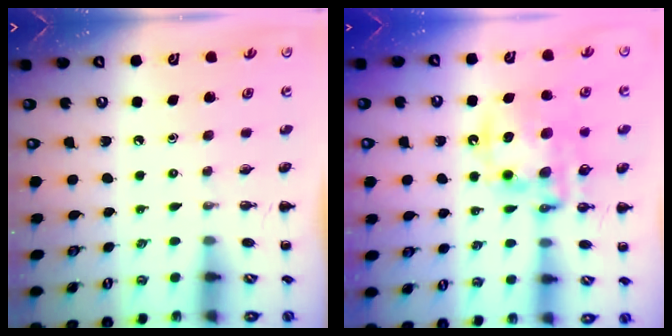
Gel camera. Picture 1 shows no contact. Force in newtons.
{"total": 15.3, "press": 14.9, "slide": 3.3}